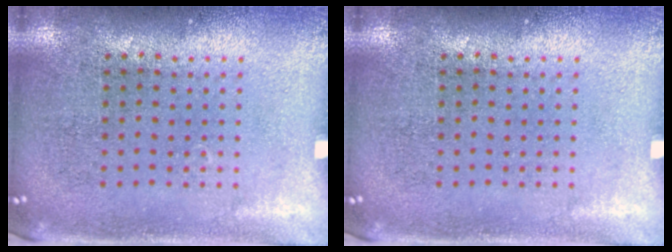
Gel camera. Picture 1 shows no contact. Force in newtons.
{"total": 0.0}